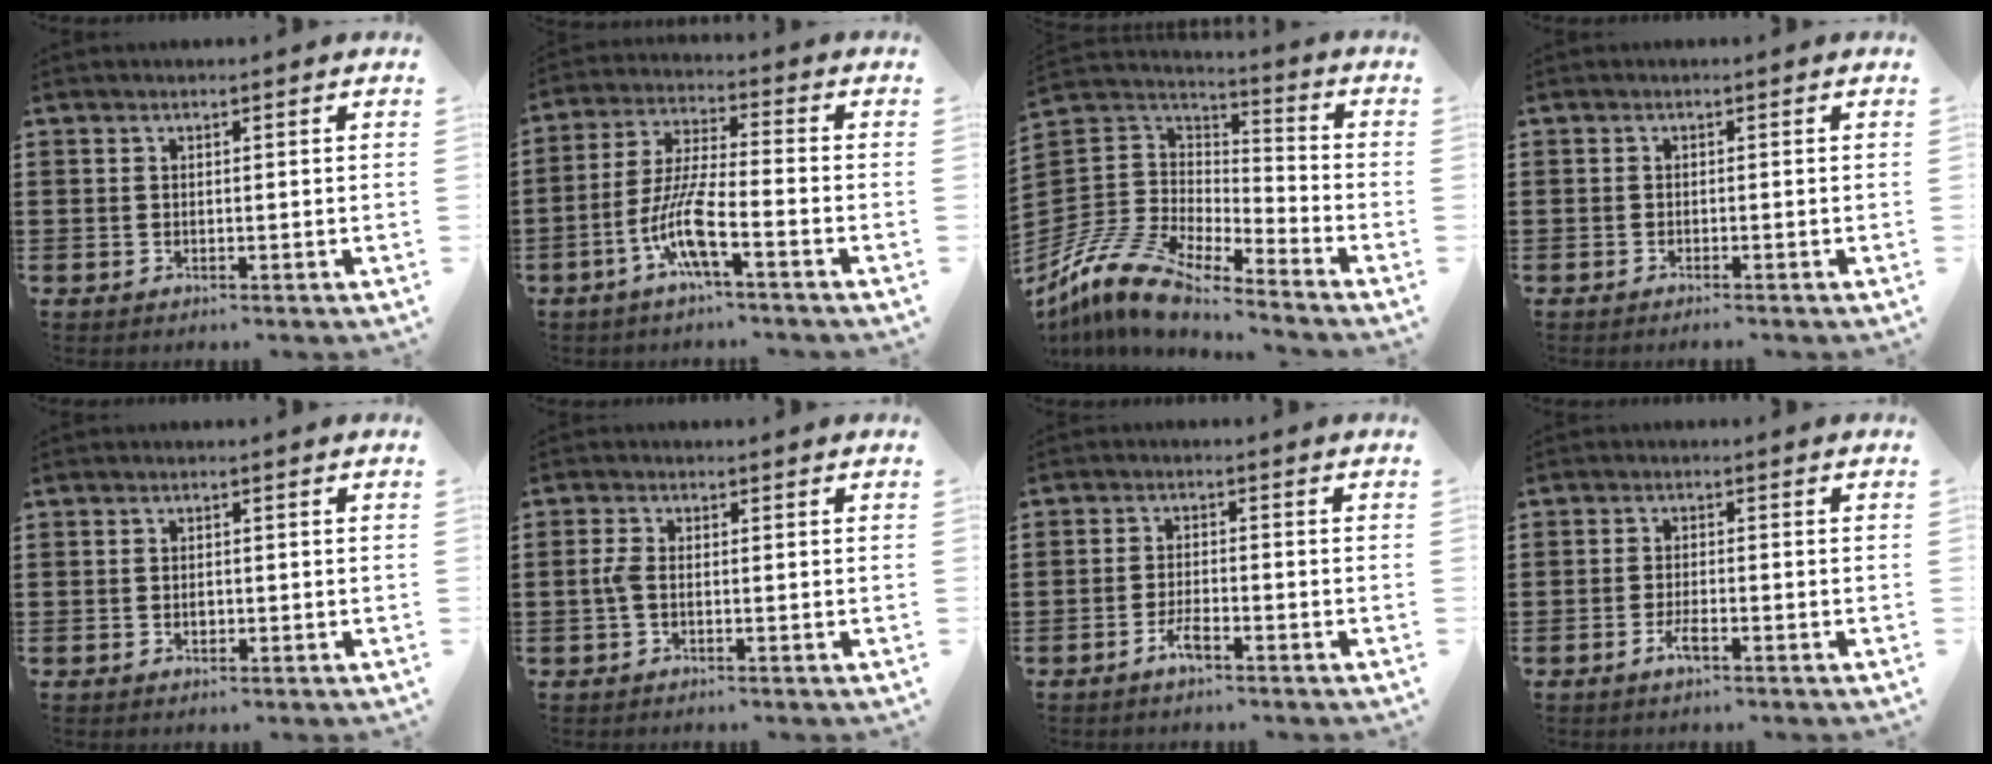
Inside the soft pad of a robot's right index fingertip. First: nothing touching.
{"total": 9.0, "force": [-4.4, 1.3, 7.7], "torque": [-0.171, -0.010, -0.089]}
{"total": 10.7, "force": [-9.4, 3.3, 4.0], "torque": [-0.116, 0.009, -0.199]}
{"total": 0.8, "force": [-0.8, -0.1, 0.2], "torque": [-0.005, -0.002, -0.015]}
{"total": 1.1, "force": [-0.3, 0.7, 0.8], "torque": [-0.016, 0.002, -0.006]}
{"total": 2.3, "force": [-0.5, 0.9, 2.0], "torque": [-0.054, -0.003, -0.014]}
{"total": 3.1, "force": [-2.1, 0.8, 2.2], "torque": [-0.051, -0.001, -0.043]}
{"total": 2.6, "force": [-1.6, 0.6, 2.0], "torque": [-0.041, -0.002, -0.031]}